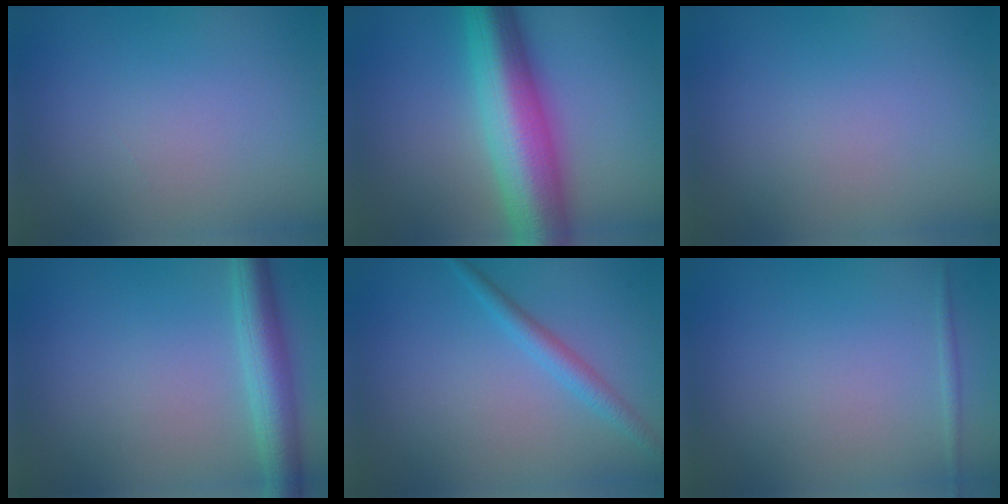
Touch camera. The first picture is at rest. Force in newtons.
{"total": 10.3, "press": 10.3, "slide": 0.2}
{"total": 0.0}
{"total": 4.4, "press": 4.4, "slide": 0.0}
{"total": 2.0, "press": 2.0, "slide": 0.1}
{"total": 0.5, "press": 0.5, "slide": 0.1}